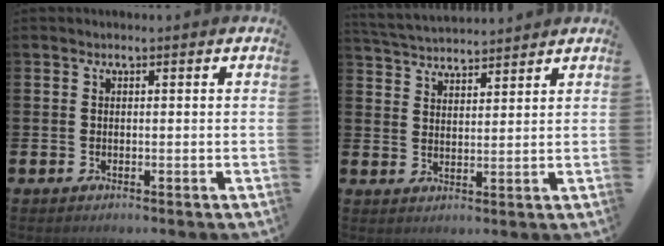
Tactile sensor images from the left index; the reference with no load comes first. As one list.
[{"total": 4.2, "force": [4.2, 0.5, 0.0], "torque": [-0.014, -0.022, 0.075]}]